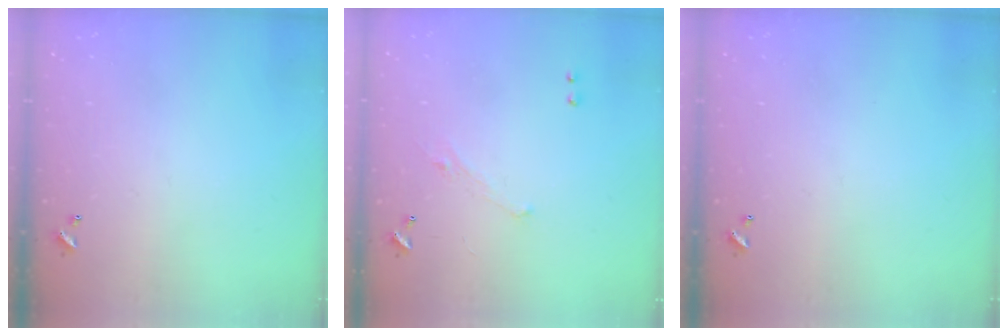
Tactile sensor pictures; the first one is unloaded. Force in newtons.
{"total": 0.9, "press": 0.6, "slide": 0.7}
{"total": 0.0}